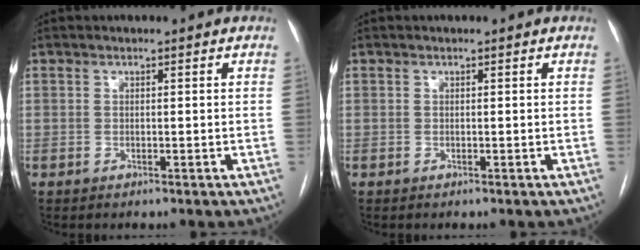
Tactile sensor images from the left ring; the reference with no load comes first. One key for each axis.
{"total": 0.0}